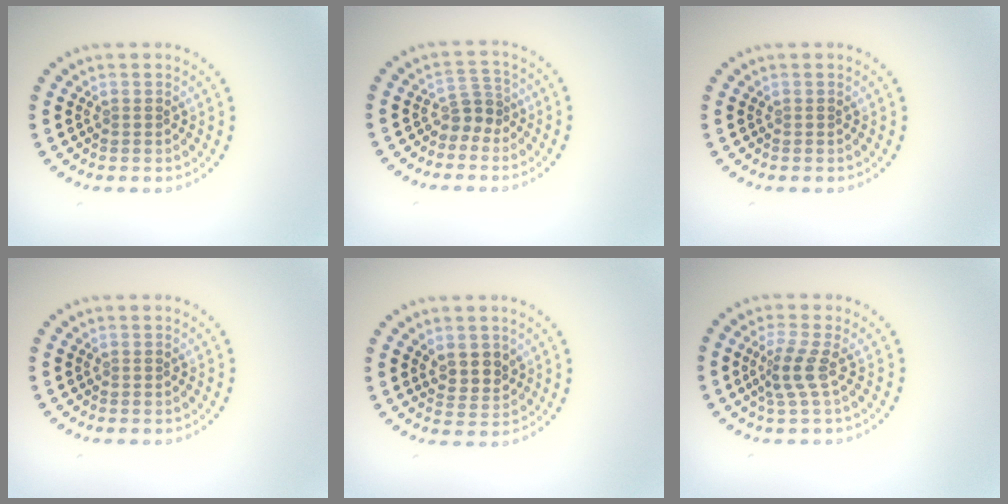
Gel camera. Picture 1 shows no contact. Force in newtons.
{"total": 2.0, "press": 1.5, "slide": 1.3}
{"total": 0.0}
{"total": 0.0}
{"total": 2.5, "press": 2.3, "slide": 1.0}
{"total": 2.4, "press": 1.8, "slide": 1.7}